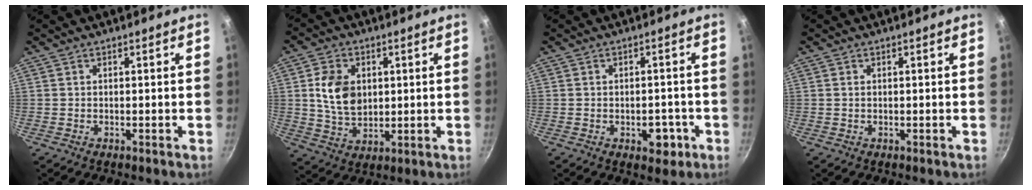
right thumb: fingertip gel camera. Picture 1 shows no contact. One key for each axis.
{"total": 11.0, "fx": 2.5, "fy": 8.4, "fz": 6.6, "tx": -0.092, "ty": -0.021, "tz": 0.056}
{"total": 4.9, "fx": -1.9, "fy": 3.0, "fz": 3.3, "tx": -0.017, "ty": 0.013, "tz": -0.019}
{"total": 0.6, "fx": 0.2, "fy": 0.4, "fz": 0.4, "tx": -0.007, "ty": 0.001, "tz": 0.004}